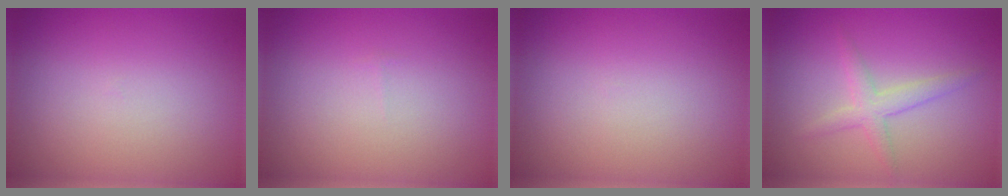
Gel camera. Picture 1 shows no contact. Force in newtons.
{"total": 0.0}
{"total": 0.0}
{"total": 2.2, "press": 2.2, "slide": 0.1}